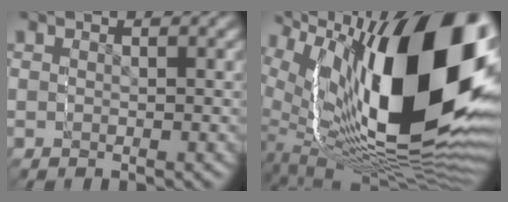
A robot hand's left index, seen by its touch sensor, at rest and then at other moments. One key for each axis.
{"total": 19.7, "fx": 0.5, "fy": 10.4, "fz": 16.7, "tx": -0.274, "ty": -0.001, "tz": 0.014}